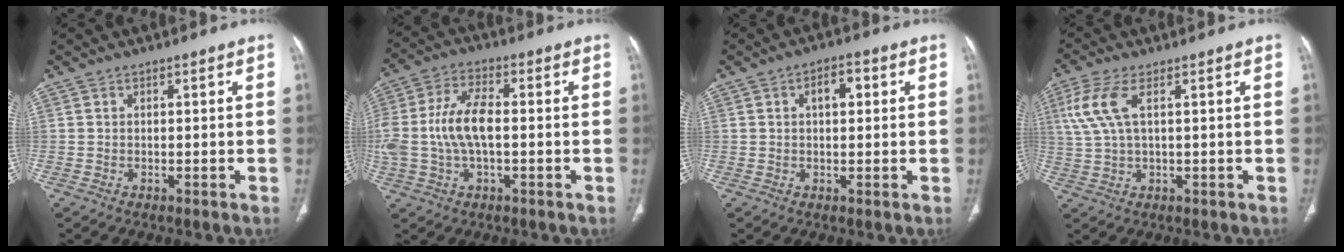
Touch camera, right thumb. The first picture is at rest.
{"total": 11.6, "force": [-0.5, 5.9, 10.0], "torque": [-0.226, 0.026, -0.010]}
{"total": 4.2, "force": [1.1, 2.3, 3.3], "torque": [-0.042, 0.009, 0.012]}
{"total": 7.2, "force": [2.3, 2.6, 6.3], "torque": [-0.174, 0.010, 0.049]}